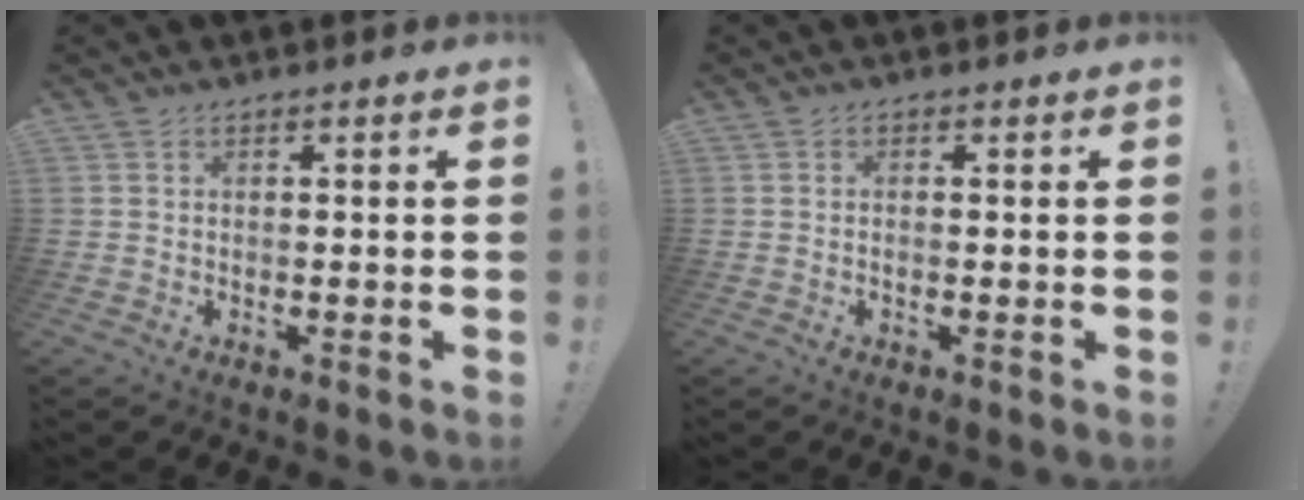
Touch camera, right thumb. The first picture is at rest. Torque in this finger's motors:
{"motor_torque": [0.07, -0.09, -0.09, -0.02, -0.03]}